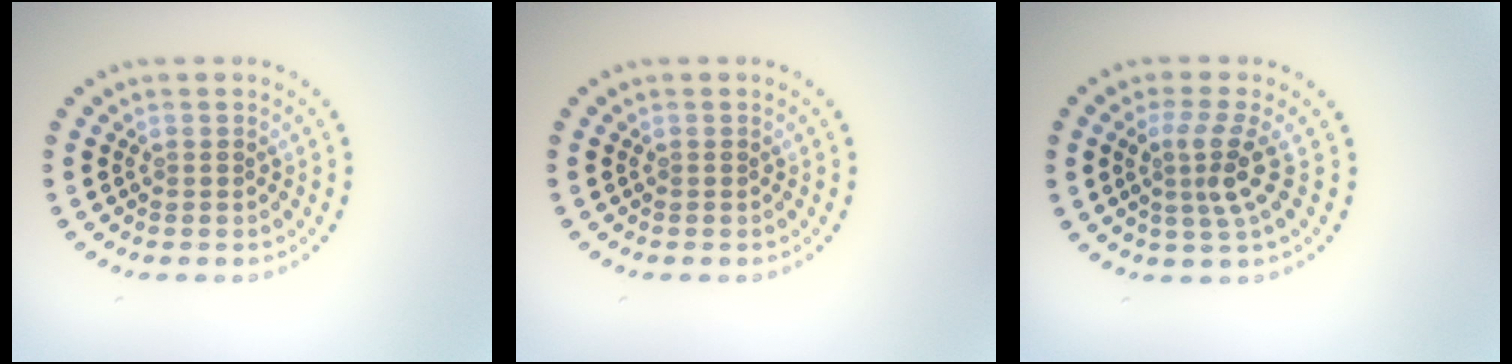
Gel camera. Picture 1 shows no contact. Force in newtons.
{"total": 0.0}
{"total": 3.2, "press": 2.3, "slide": 2.3}